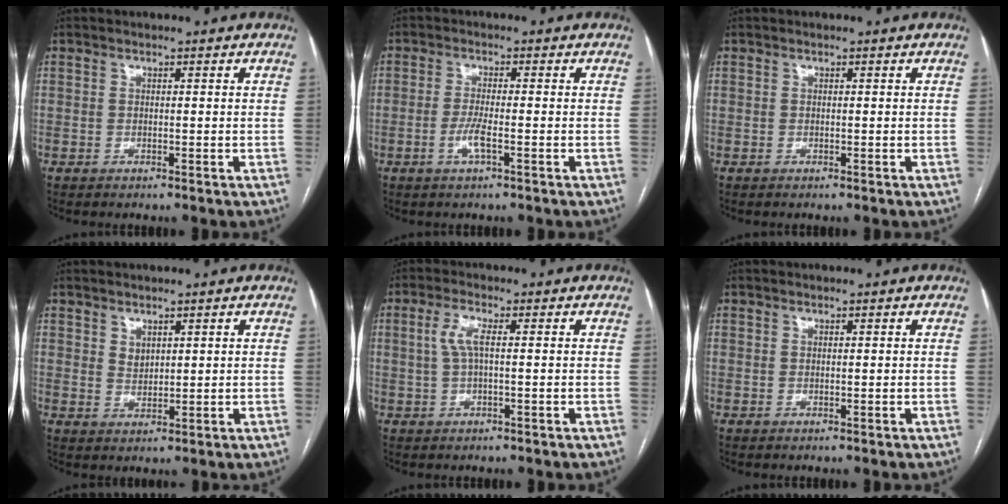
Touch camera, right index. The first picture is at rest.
{"total": 3.2, "force": [-1.2, 0.2, 2.9], "torque": [-0.062, -0.003, -0.025]}
{"total": 0.0}
{"total": 2.1, "force": [1.3, 1.3, 0.9], "torque": [-0.015, -0.004, 0.033]}
{"total": 3.4, "force": [0.5, 0.8, 3.3], "torque": [-0.074, 0.009, 0.013]}
{"total": 0.0}